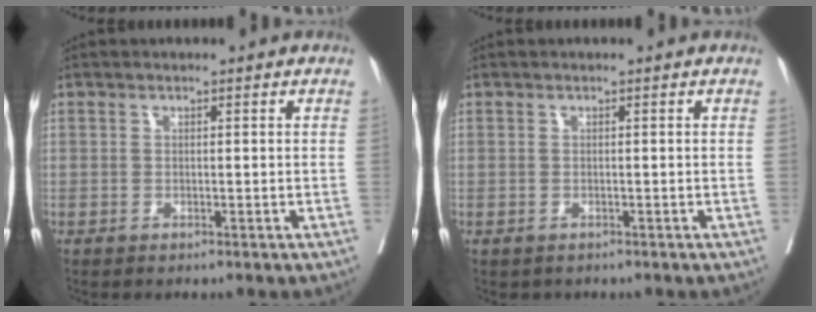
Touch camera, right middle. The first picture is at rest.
{"total": 0.5, "force": [-0.3, 0.4, 0.1], "torque": [-0.008, 0.002, -0.001]}